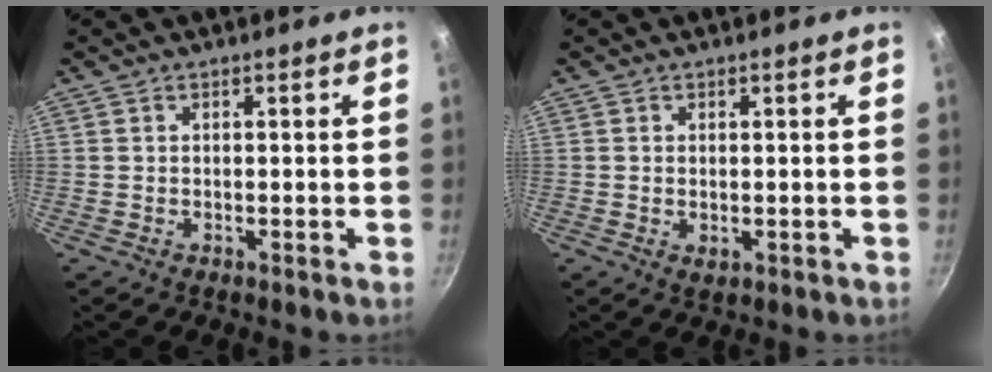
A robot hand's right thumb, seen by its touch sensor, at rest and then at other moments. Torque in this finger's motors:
{"motor_torque": [-0.28, 0.25, -0.50, 0.13, -0.01]}